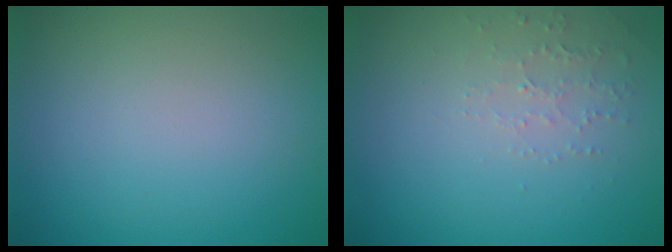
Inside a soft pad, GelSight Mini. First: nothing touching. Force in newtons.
{"total": 1.5, "press": 1.5, "slide": 0.5}